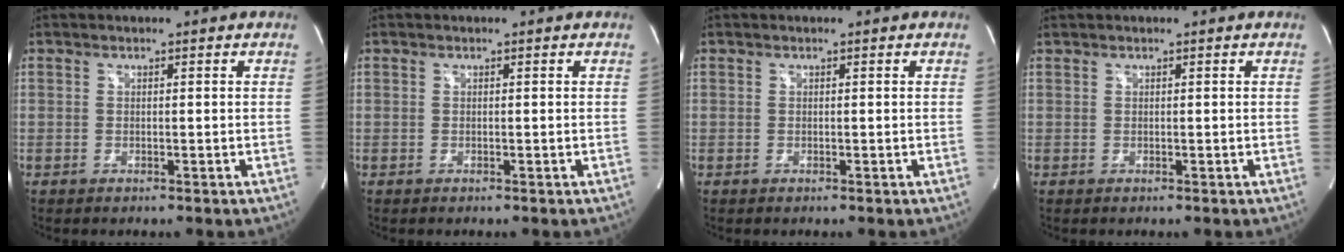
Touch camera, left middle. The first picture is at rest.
{"total": 0.0}
{"total": 0.0}
{"total": 0.0}